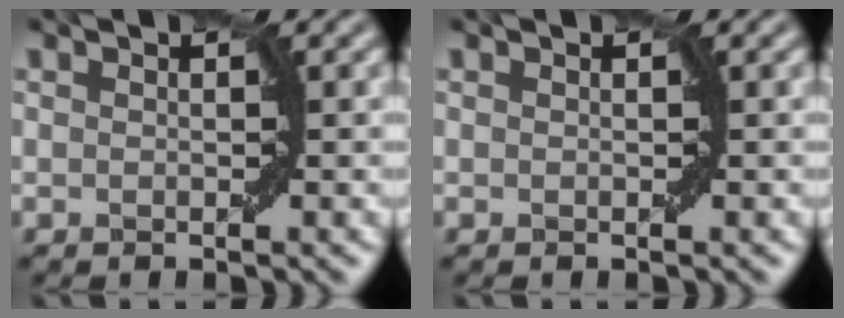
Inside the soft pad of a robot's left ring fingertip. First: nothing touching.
{"total": 0.0}